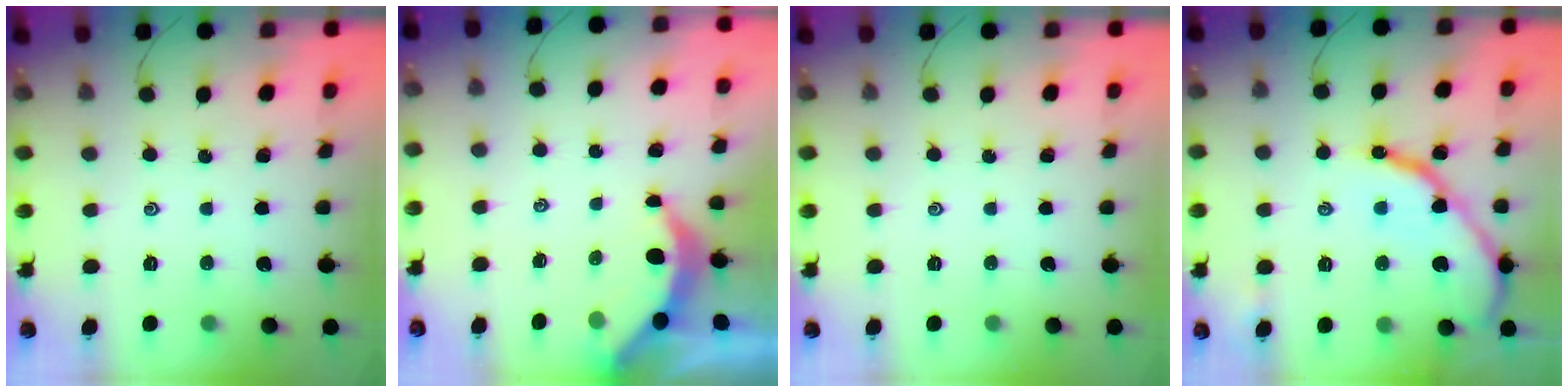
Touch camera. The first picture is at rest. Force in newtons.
{"total": 3.7, "press": 3.7, "slide": 0.5}
{"total": 0.0}
{"total": 13.3, "press": 13.3, "slide": 1.3}